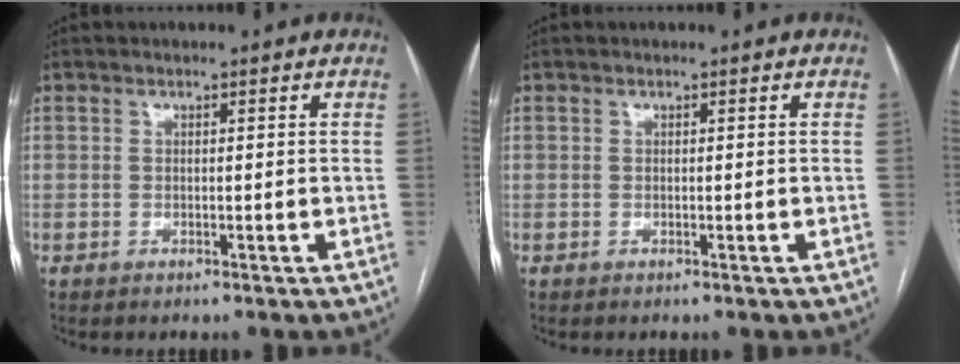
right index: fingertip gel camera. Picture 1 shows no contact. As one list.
[{"total": 0.0}]